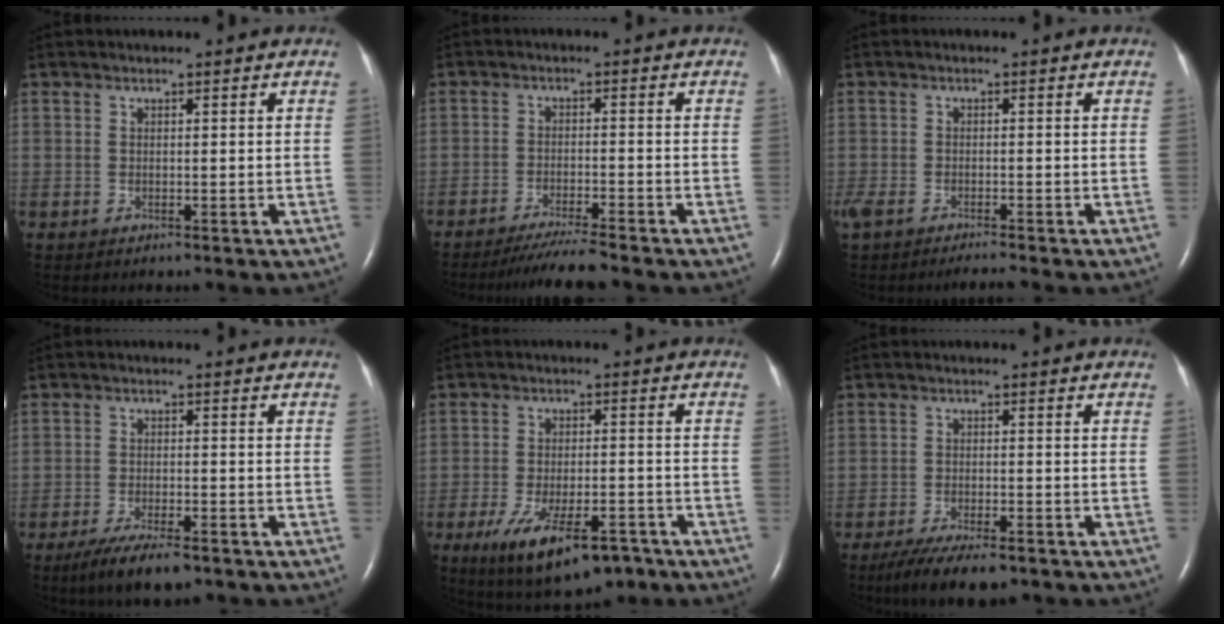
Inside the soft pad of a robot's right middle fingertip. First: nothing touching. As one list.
[{"total": 5.9, "force": [-5.3, -0.9, 2.4], "torque": [-0.041, -0.023, -0.091]}, {"total": 5.1, "force": [-4.1, 0.9, 2.8], "torque": [-0.065, -0.006, -0.074]}, {"total": 7.2, "force": [-5.2, 1.7, 4.8], "torque": [-0.084, -0.014, -0.082]}, {"total": 12.9, "force": [-7.9, 4.9, 8.9], "torque": [-0.155, -0.010, -0.118]}, {"total": 9.0, "force": [-6.7, 2.5, 5.5], "torque": [-0.088, -0.016, -0.105]}]